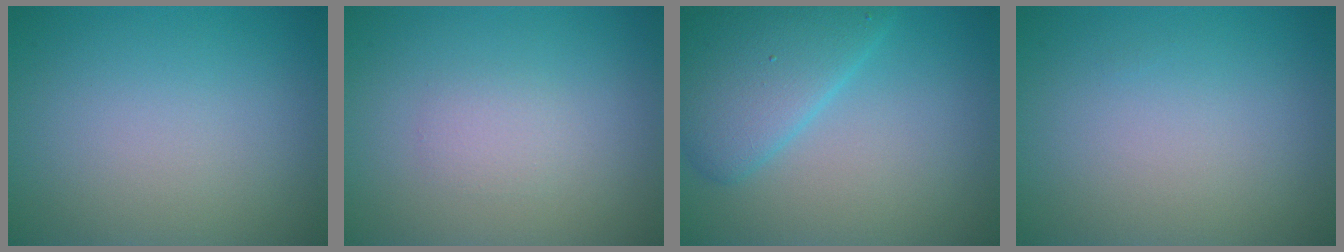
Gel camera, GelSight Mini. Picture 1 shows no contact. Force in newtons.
{"total": 1.2, "press": 1.2, "slide": 0.0}
{"total": 5.3, "press": 5.3, "slide": 0.3}
{"total": 0.0}